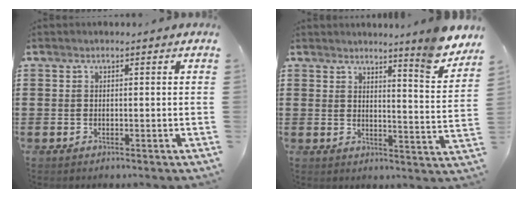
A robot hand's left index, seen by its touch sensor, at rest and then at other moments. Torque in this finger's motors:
{"motor_torque": [1.07, -1.07, 0.47, 0.05]}